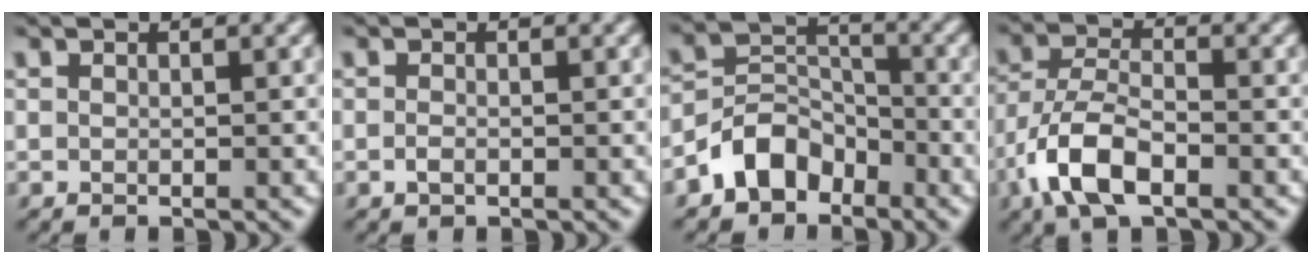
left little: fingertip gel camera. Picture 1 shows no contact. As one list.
[{"total": 0.8, "force": [-0.4, 0.4, 0.5], "torque": [-0.011, -0.002, -0.009]}, {"total": 4.6, "force": [-3.1, 2.9, 1.6], "torque": [-0.023, 0.008, -0.064]}, {"total": 6.3, "force": [-3.3, 2.7, 4.7], "torque": [-0.094, 0.000, -0.075]}]